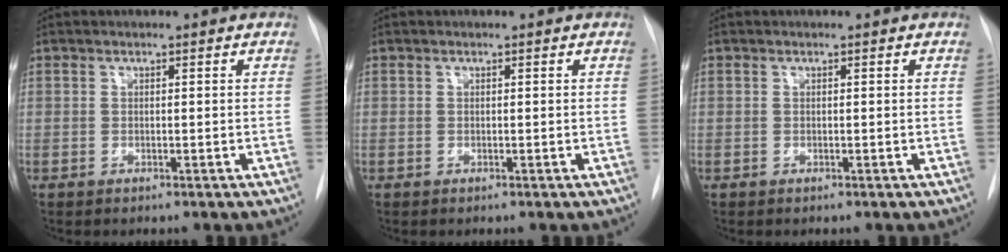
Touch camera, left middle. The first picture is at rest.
{"total": 0.0}
{"total": 0.0}